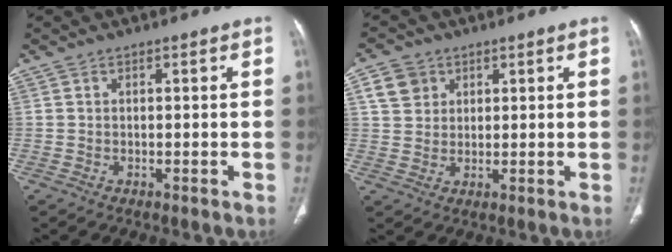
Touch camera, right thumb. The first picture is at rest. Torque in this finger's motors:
{"motor_torque": [0.93, 0.96, 0.21, -0.27, 0.05]}